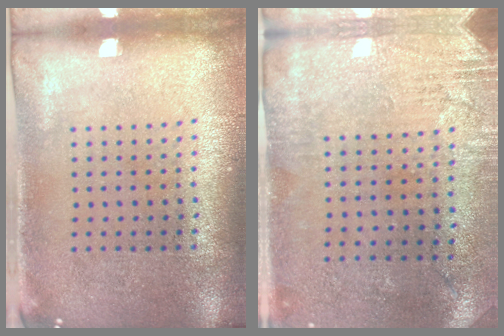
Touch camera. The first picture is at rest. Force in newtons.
{"total": 2.7, "press": 2.3, "slide": 1.4}